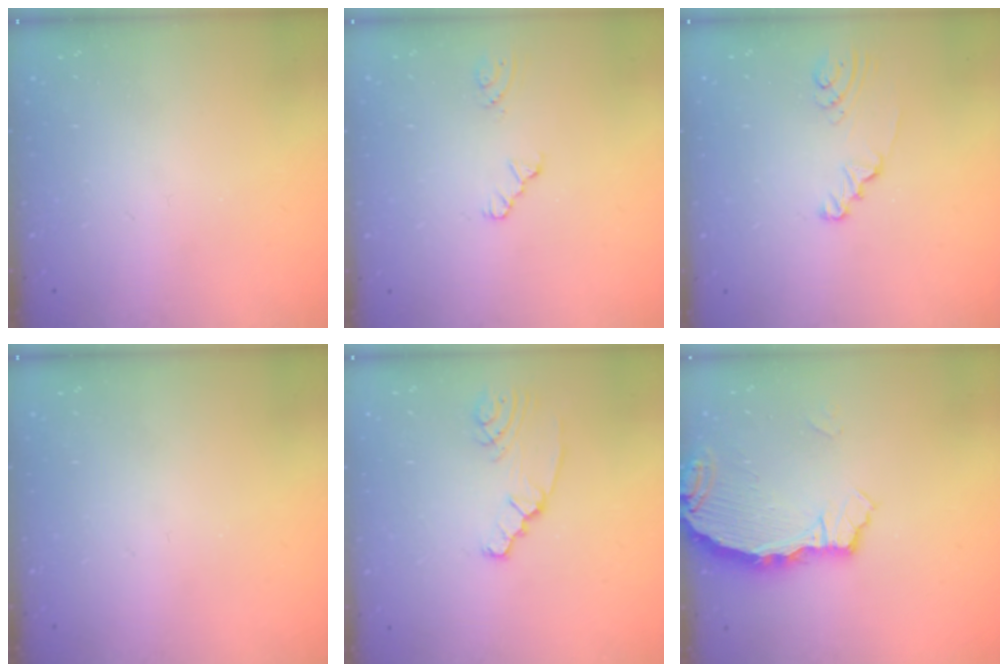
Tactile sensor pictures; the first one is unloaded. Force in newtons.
{"total": 1.6, "press": 1.6, "slide": 0.3}
{"total": 2.8, "press": 2.8, "slide": 0.3}
{"total": 0.0}
{"total": 2.4, "press": 2.4, "slide": 0.3}
{"total": 3.3, "press": 3.3, "slide": 0.4}